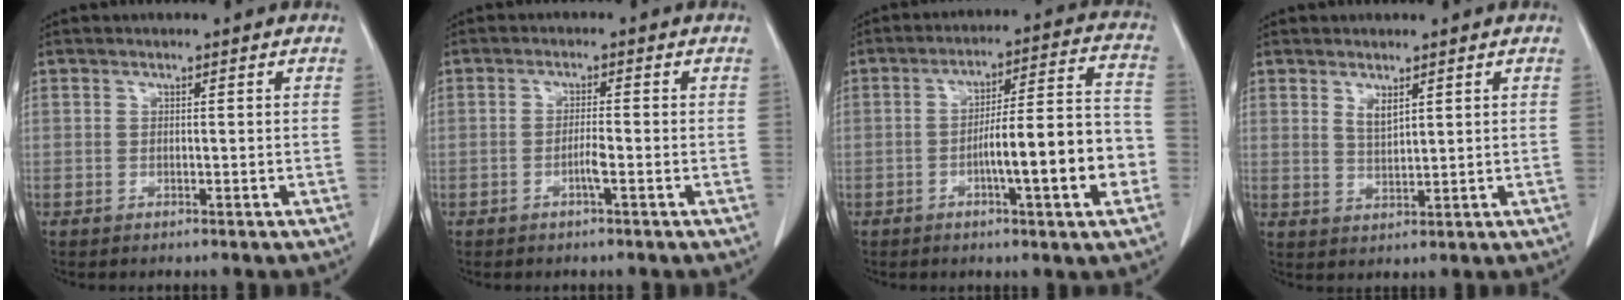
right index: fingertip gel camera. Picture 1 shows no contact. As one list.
[{"total": 2.1, "force": [-0.9, -0.1, 1.9], "torque": [-0.037, -0.001, -0.016]}, {"total": 13.4, "force": [-3.8, 1.1, 12.8], "torque": [-0.186, 0.020, -0.055]}, {"total": 2.5, "force": [1.5, 0.8, 1.8], "torque": [-0.036, -0.004, 0.036]}]